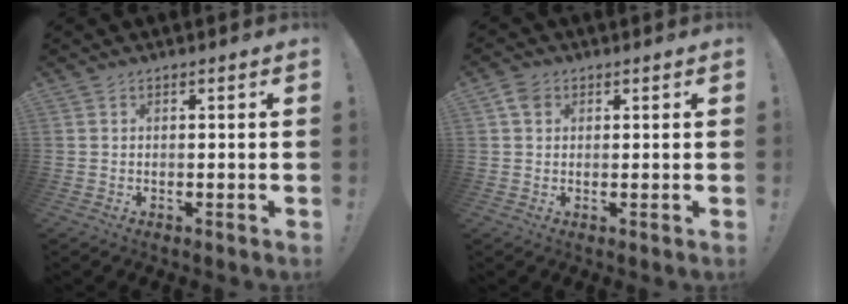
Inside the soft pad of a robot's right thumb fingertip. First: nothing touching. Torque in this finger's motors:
{"motor_torque": [0.10, -0.03, 0.10, -0.18, 0.05]}